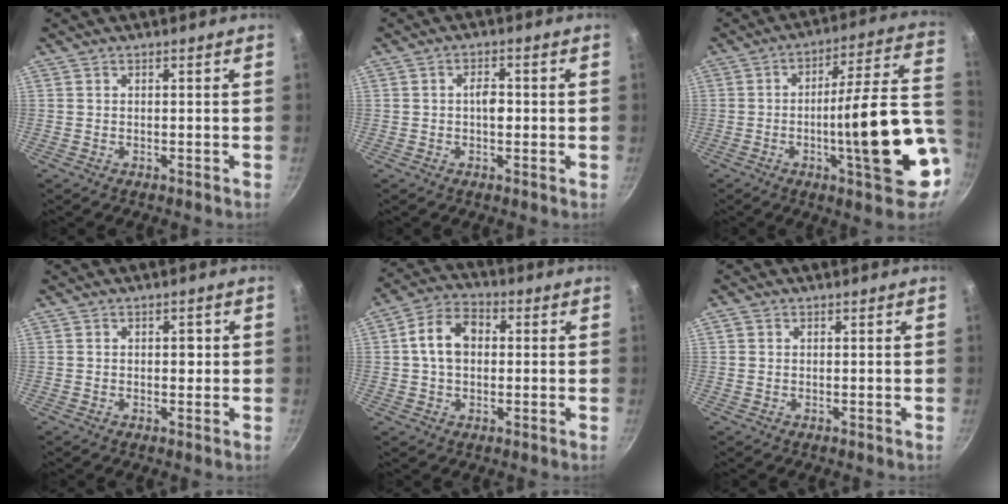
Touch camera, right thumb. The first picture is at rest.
{"total": 3.5, "force": [-0.1, 2.0, 2.8], "torque": [-0.030, 0.008, -0.004]}
{"total": 20.8, "force": [-4.3, 4.7, 19.8], "torque": [-0.259, 0.029, -0.057]}
{"total": 1.7, "force": [0.2, 1.2, 1.3], "torque": [-0.007, 0.003, 0.003]}
{"total": 9.2, "force": [0.9, 6.6, 6.3], "torque": [-0.093, 0.023, 0.003]}
{"total": 1.0, "force": [0.2, 0.8, 0.4], "torque": [-0.008, 0.002, 0.002]}